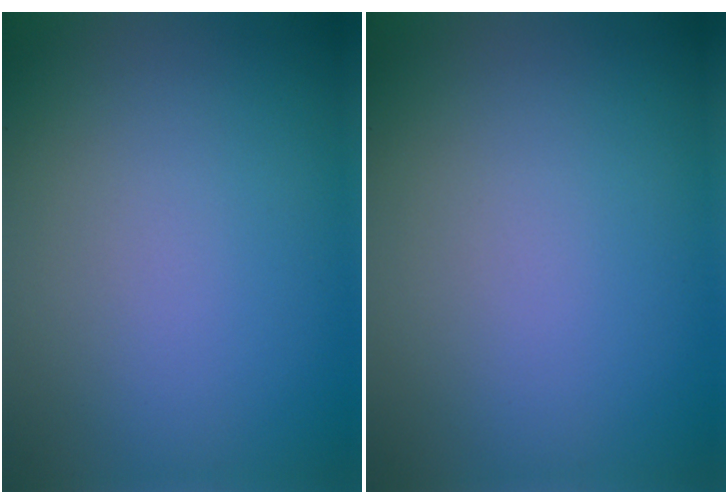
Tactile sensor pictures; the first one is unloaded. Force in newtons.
{"total": 0.0}